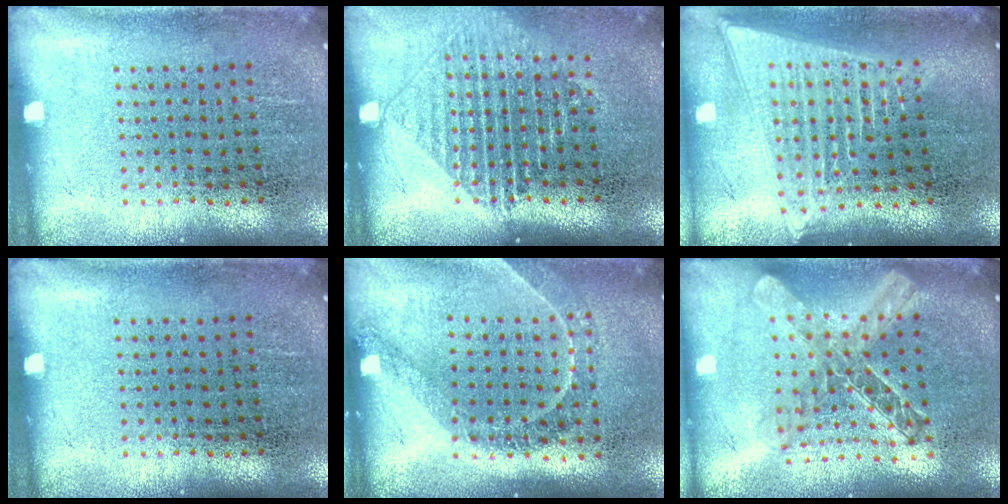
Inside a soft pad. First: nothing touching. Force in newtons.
{"total": 1.3, "press": 1.3, "slide": 0.5}
{"total": 2.0, "press": 1.8, "slide": 0.9}
{"total": 0.0}
{"total": 1.3, "press": 1.1, "slide": 0.7}
{"total": 2.1, "press": 1.8, "slide": 1.2}